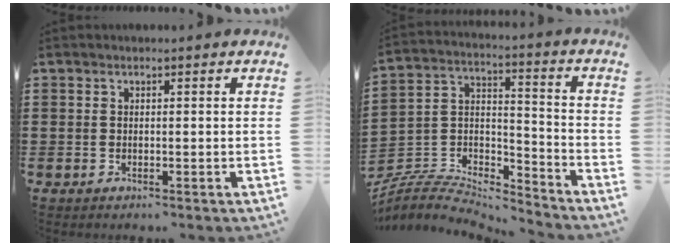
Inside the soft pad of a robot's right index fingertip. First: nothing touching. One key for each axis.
{"total": 6.7, "fx": -6.4, "fy": 1.4, "fz": 1.3, "tx": -0.034, "ty": 0.002, "tz": -0.134}